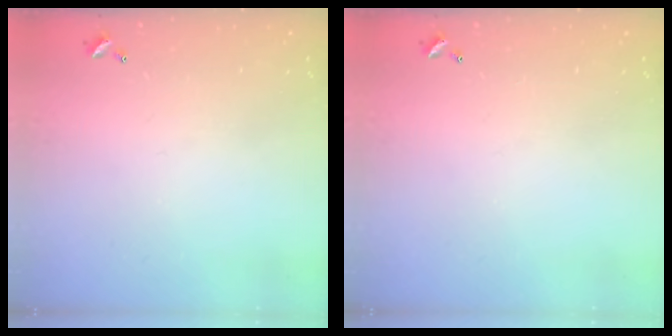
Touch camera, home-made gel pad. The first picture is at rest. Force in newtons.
{"total": 0.0}